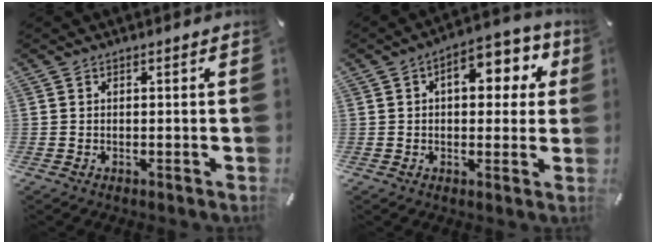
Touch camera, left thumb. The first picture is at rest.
{"total": 10.8, "force": [3.1, 6.3, 8.2], "torque": [-0.099, -0.004, 0.044]}